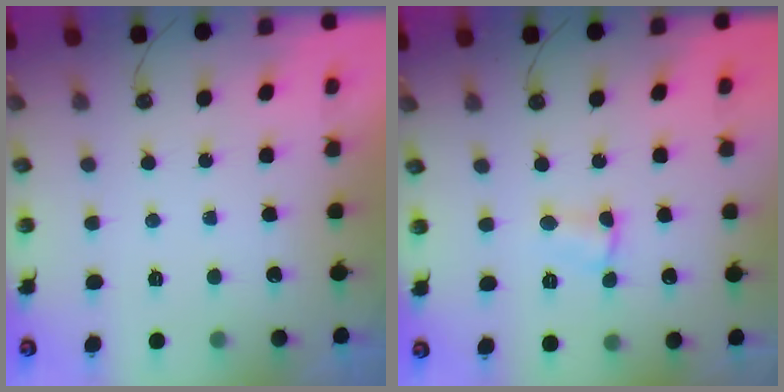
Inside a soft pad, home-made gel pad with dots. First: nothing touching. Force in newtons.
{"total": 2.7, "press": 2.7, "slide": 0.5}